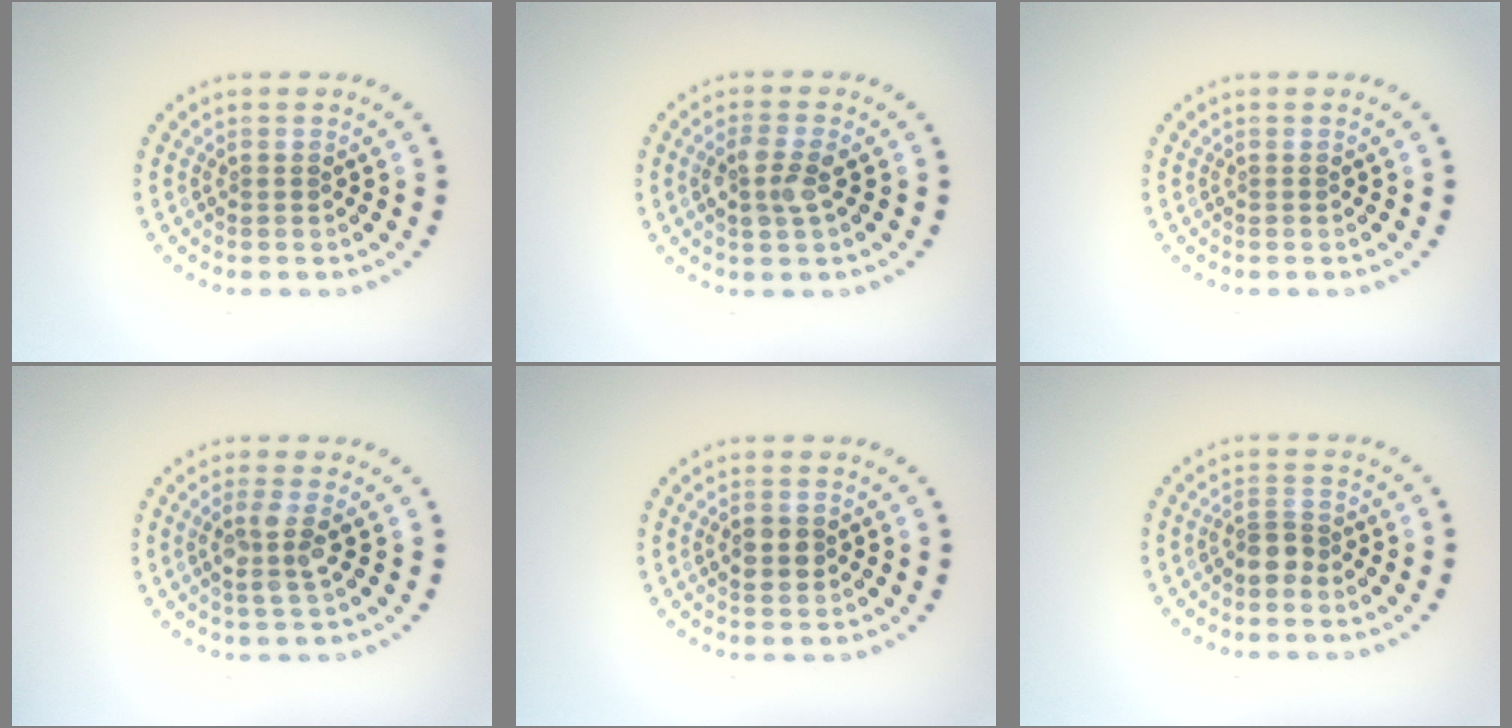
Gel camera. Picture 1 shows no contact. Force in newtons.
{"total": 2.5, "press": 2.5, "slide": 0.5}
{"total": 0.0}
{"total": 2.6, "press": 2.2, "slide": 1.3}
{"total": 2.4, "press": 2.4, "slide": 0.1}
{"total": 1.9, "press": 1.6, "slide": 1.0}